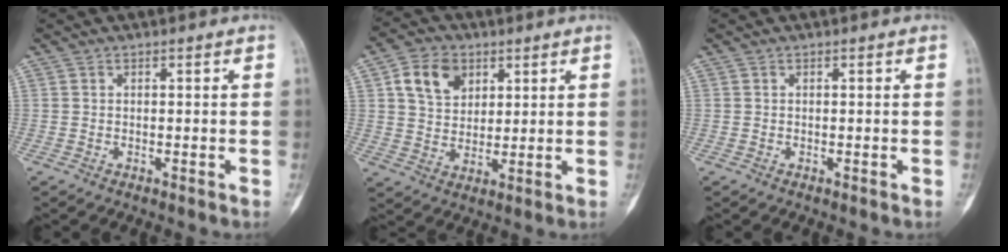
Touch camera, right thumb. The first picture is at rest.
{"total": 8.9, "force": [3.6, 6.6, 4.8], "torque": [-0.062, -0.009, 0.067]}
{"total": 0.0}